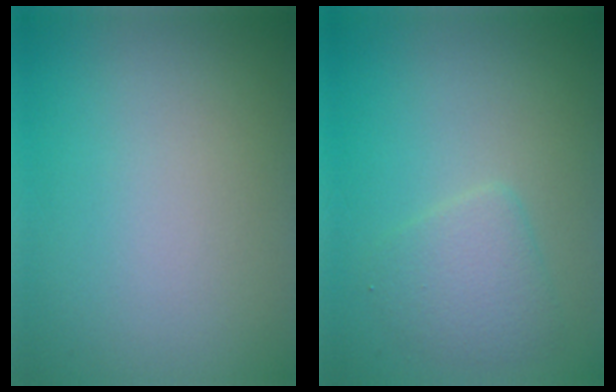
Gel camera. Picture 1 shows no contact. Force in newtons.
{"total": 2.4, "press": 2.4, "slide": 0.1}